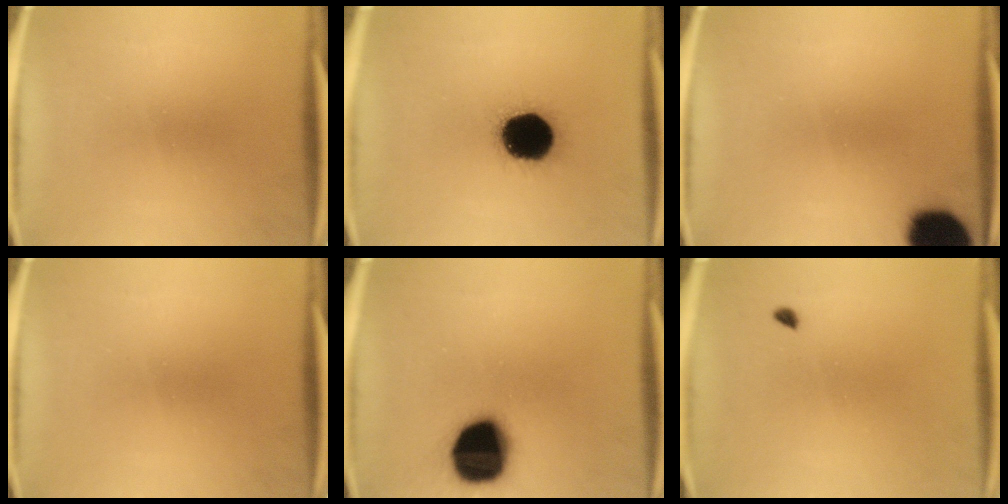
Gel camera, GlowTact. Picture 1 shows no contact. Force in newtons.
{"total": 18.3}
{"total": 15.9}
{"total": 0.0}
{"total": 19.8}
{"total": 0.8}